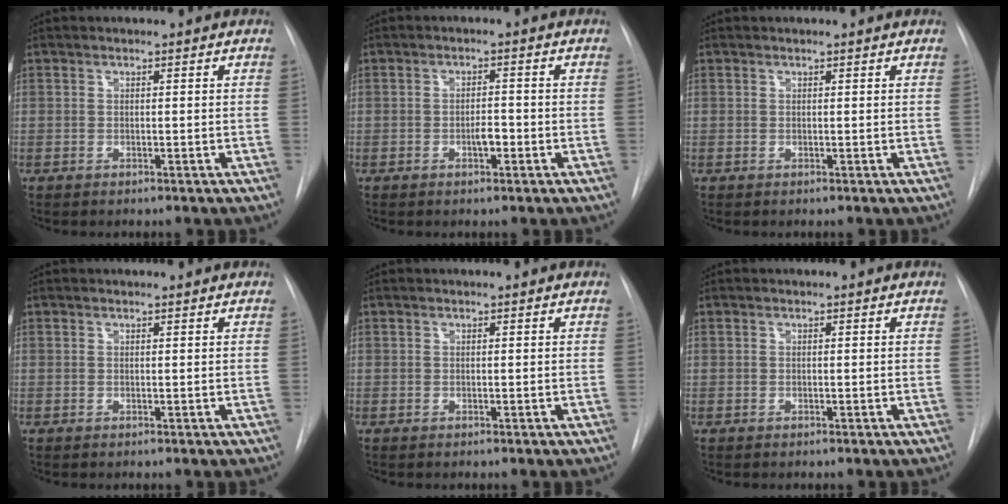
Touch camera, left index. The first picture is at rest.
{"total": 2.1, "force": [-0.8, 0.8, 1.7], "torque": [-0.026, 0.004, -0.013]}
{"total": 0.9, "force": [0.9, -0.1, 0.1], "torque": [-0.005, 0.006, 0.012]}
{"total": 0.9, "force": [0.9, -0.1, 0.1], "torque": [-0.006, 0.006, 0.013]}
{"total": 0.0}
{"total": 0.0}